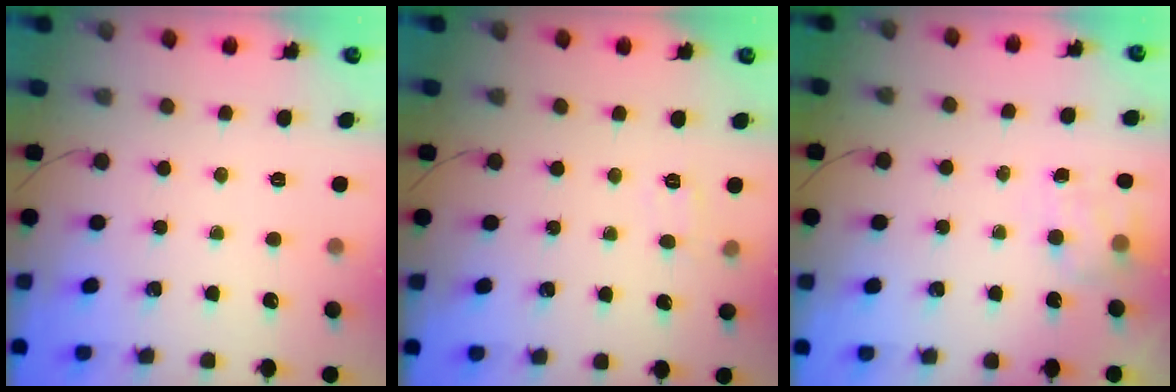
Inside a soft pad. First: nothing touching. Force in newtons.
{"total": 5.2, "press": 5.0, "slide": 1.3}
{"total": 6.2, "press": 6.0, "slide": 1.5}